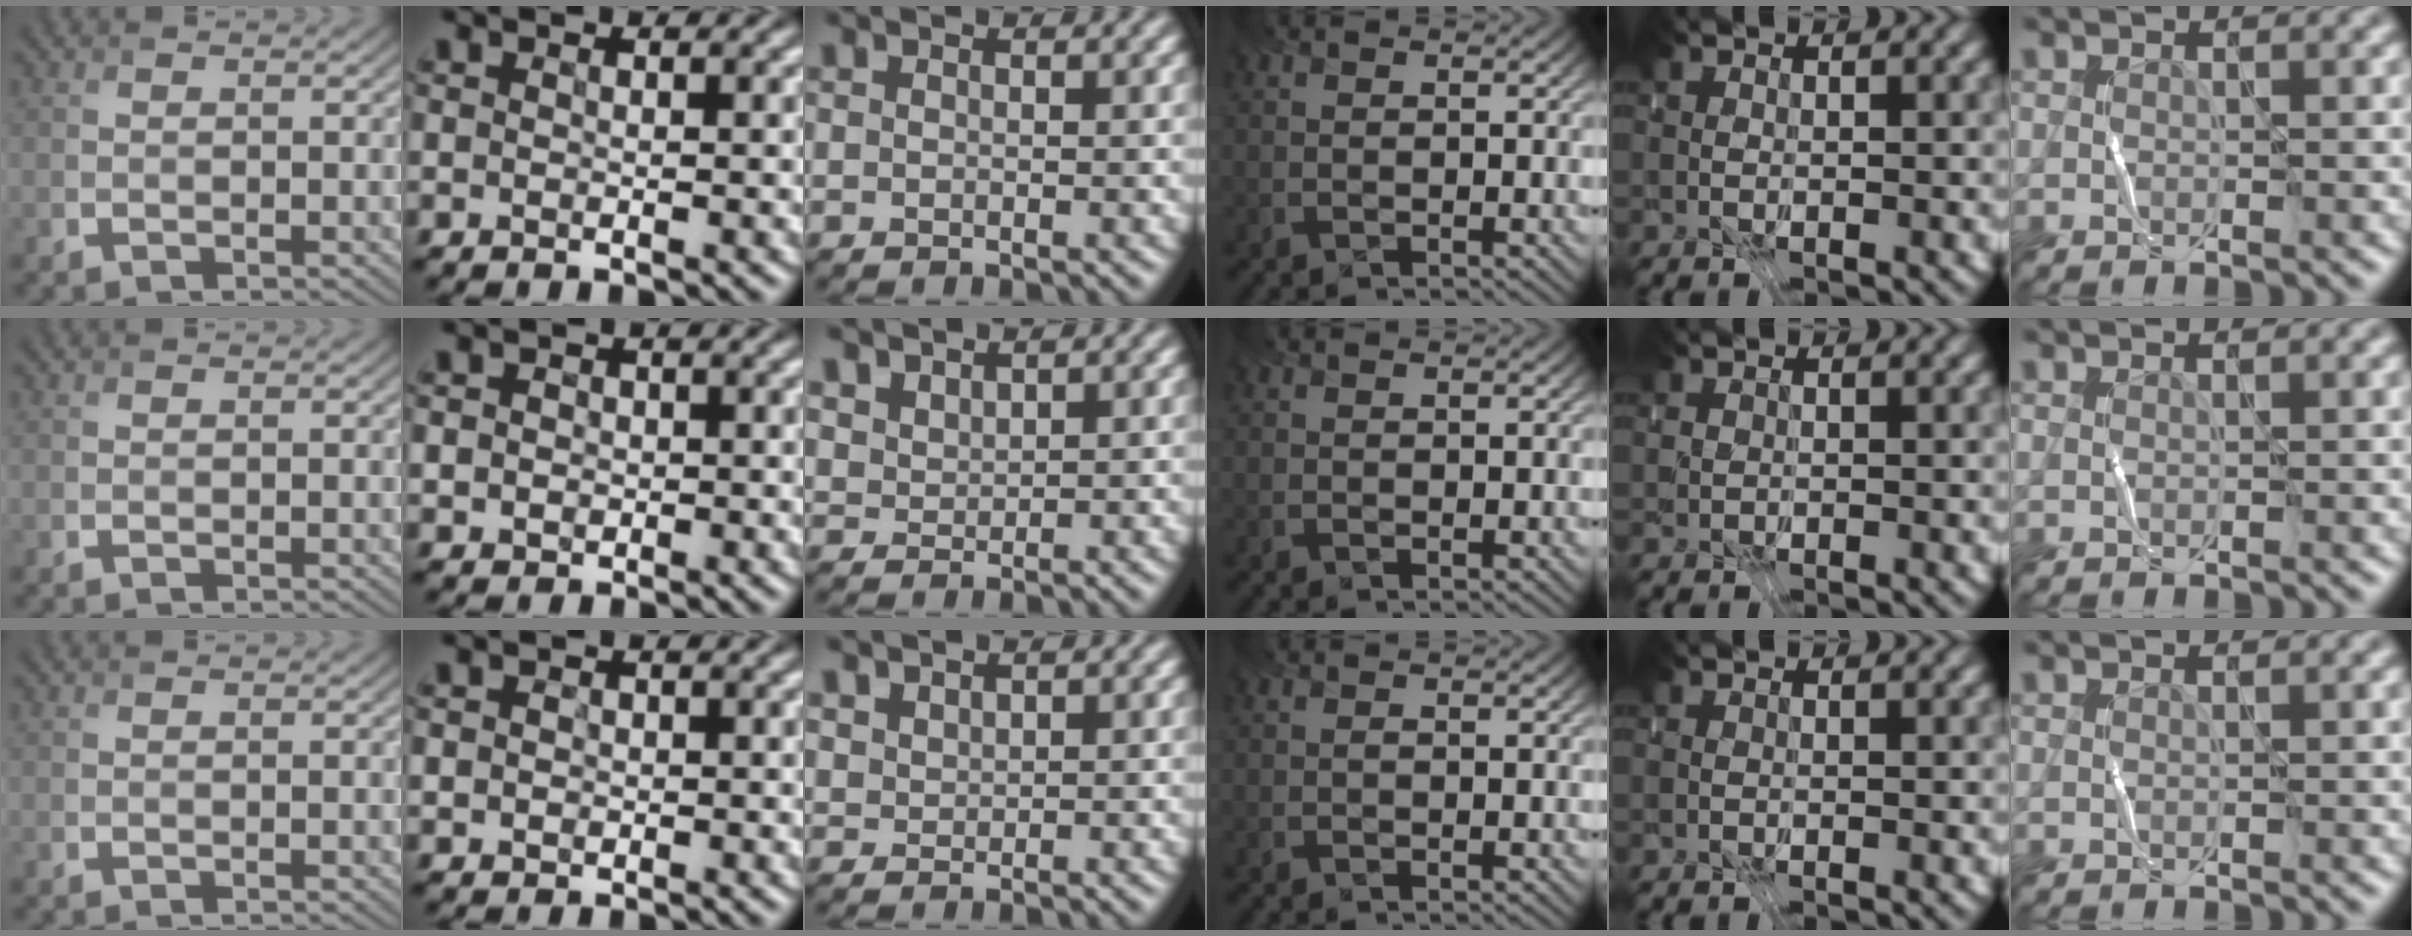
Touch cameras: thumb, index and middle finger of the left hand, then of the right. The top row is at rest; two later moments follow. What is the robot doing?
{"motion": "fold", "object": "receipt paper"}